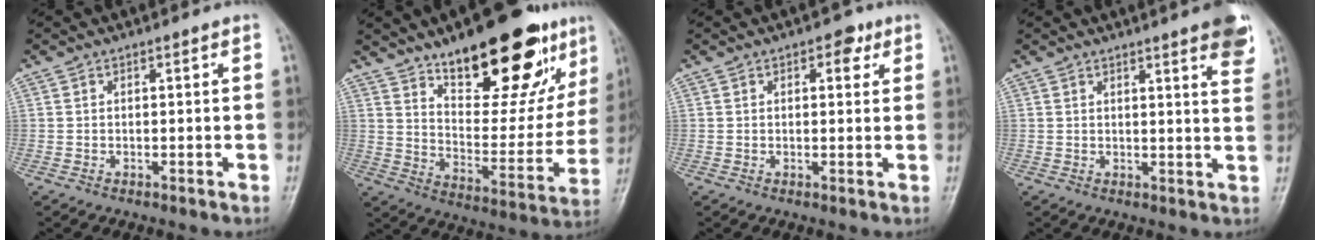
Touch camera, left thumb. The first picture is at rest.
{"total": 24.6, "force": [15.4, 9.6, 16.6], "torque": [-0.185, -0.071, 0.235]}
{"total": 3.4, "force": [1.7, 1.9, 2.2], "torque": [-0.011, -0.002, 0.017]}
{"total": 7.9, "force": [4.9, 1.2, 6.0], "torque": [-0.058, -0.019, 0.050]}